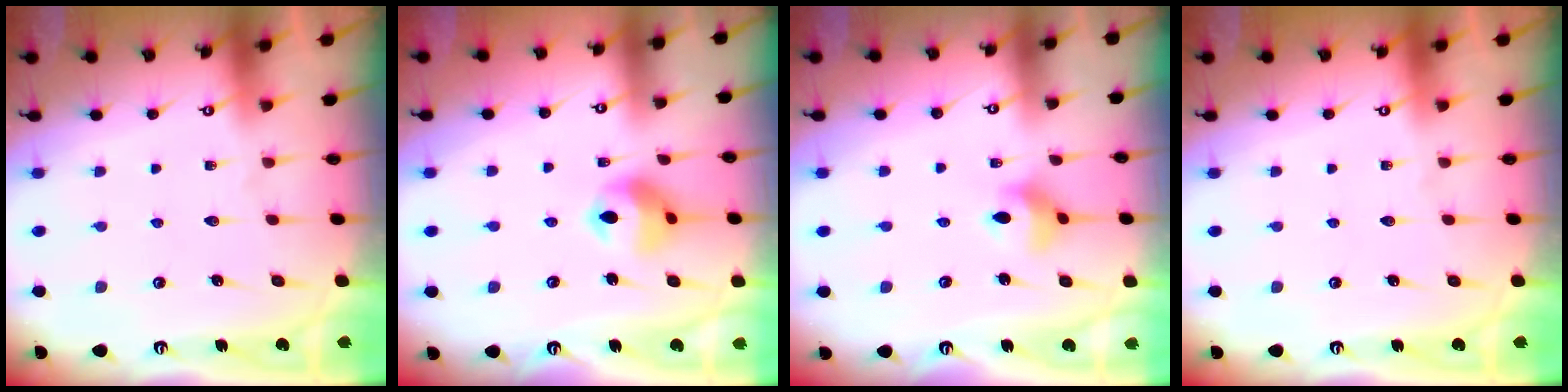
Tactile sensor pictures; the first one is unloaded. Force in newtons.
{"total": 10.3, "press": 10.2, "slide": 1.3}
{"total": 6.8, "press": 6.5, "slide": 2.0}
{"total": 0.0}